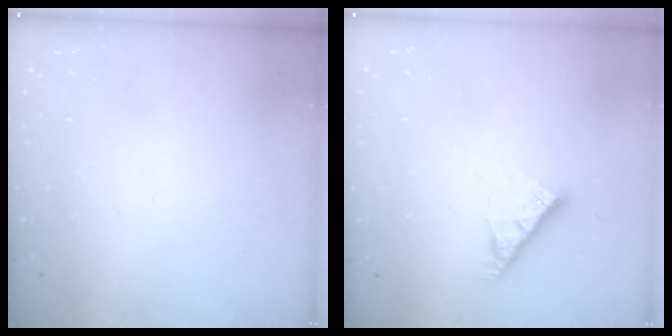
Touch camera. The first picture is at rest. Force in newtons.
{"total": 7.8, "press": 7.7, "slide": 0.8}